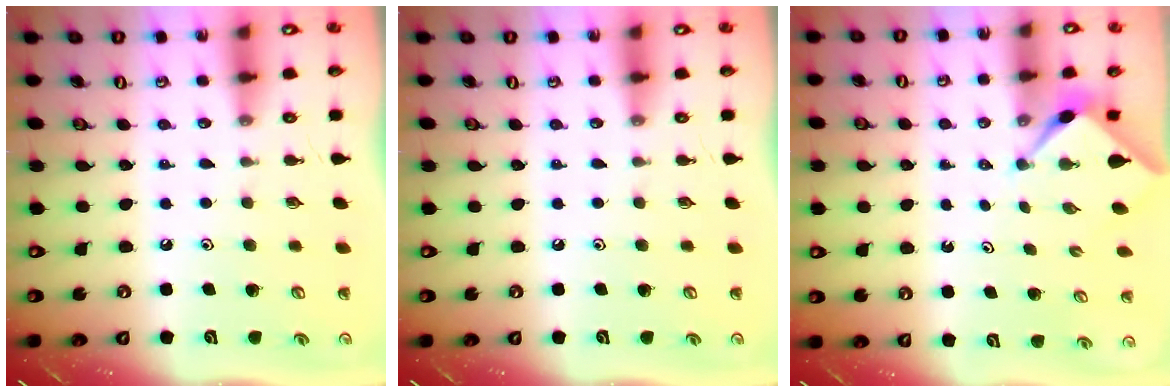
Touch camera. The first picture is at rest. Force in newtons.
{"total": 0.0}
{"total": 2.3, "press": 2.2, "slide": 0.3}